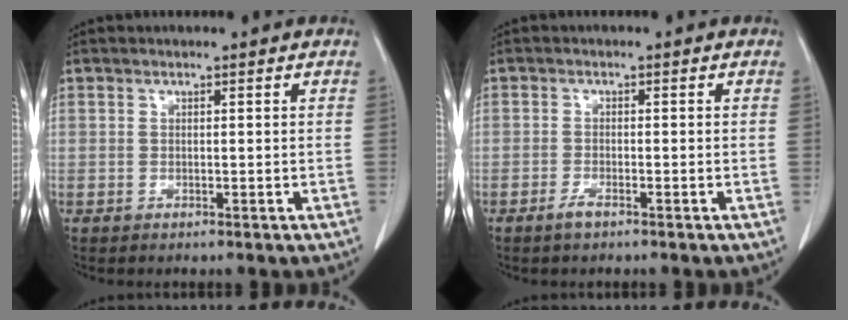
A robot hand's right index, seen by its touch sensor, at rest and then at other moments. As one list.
[{"total": 1.7, "force": [-1.3, 0.2, 1.1], "torque": [-0.027, -0.002, -0.025]}]